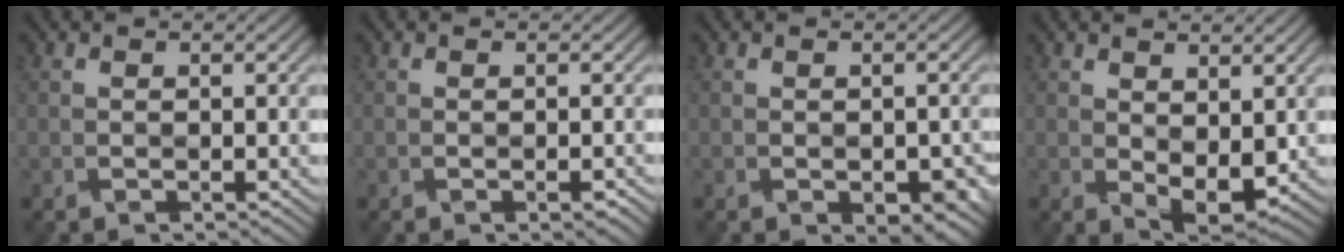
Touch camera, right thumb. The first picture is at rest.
{"total": 1.2, "force": [-0.7, 0.4, 0.8], "torque": [-0.012, -0.003, -0.008]}
{"total": 4.1, "force": [-1.6, 2.2, 3.0], "torque": [-0.041, -0.018, -0.016]}
{"total": 4.0, "force": [0.6, 2.1, 3.3], "torque": [-0.064, -0.009, 0.013]}